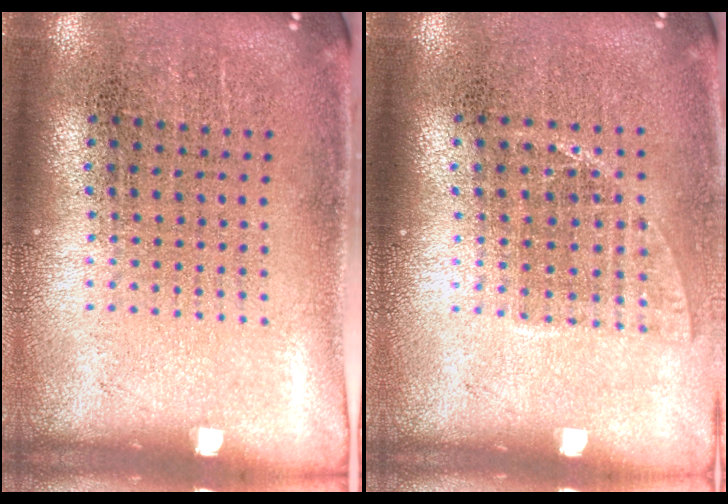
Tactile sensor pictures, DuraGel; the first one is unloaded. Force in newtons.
{"total": 1.0, "press": 0.8, "slide": 0.6}